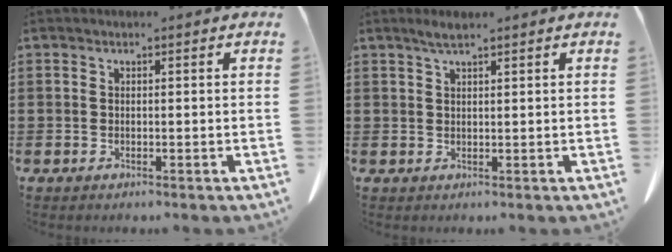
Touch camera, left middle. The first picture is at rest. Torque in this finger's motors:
{"motor_torque": [1.04, 0.23, 0.45, 0.09]}